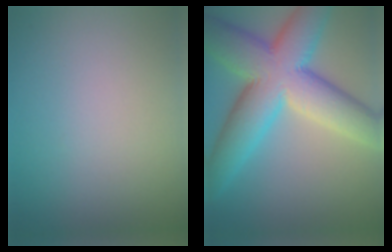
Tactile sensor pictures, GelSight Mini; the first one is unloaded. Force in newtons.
{"total": 12.7, "press": 12.7, "slide": 0.6}